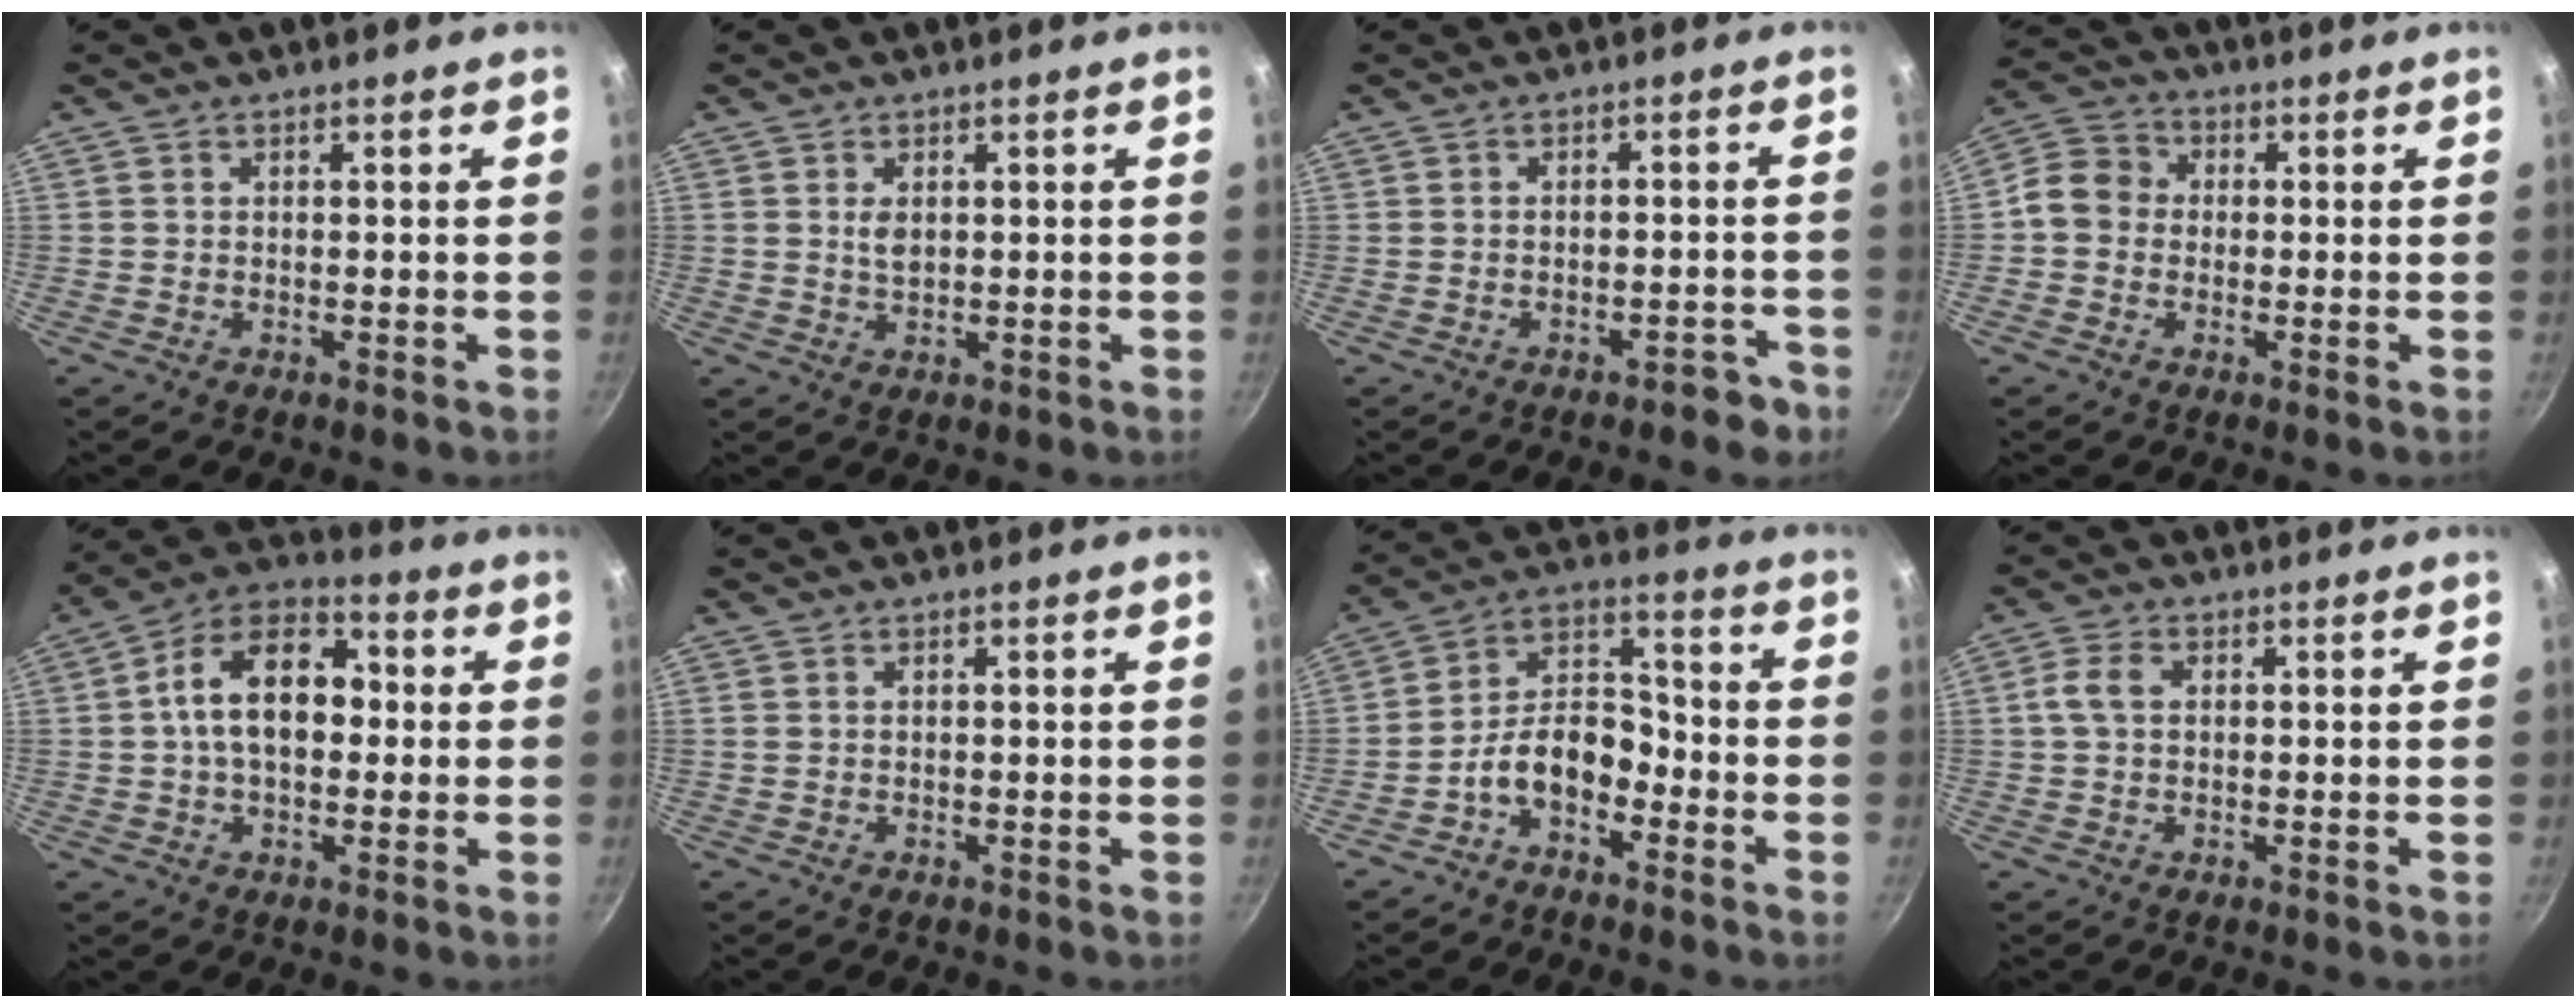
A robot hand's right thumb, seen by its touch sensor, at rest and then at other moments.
{"total": 2.0, "force": [0.5, 1.2, 1.6], "torque": [-0.026, -0.007, 0.013]}
{"total": 3.7, "force": [-2.7, 1.6, 1.9], "torque": [-0.017, 0.030, -0.031]}
{"total": 7.4, "force": [-0.5, 6.5, 3.5], "torque": [-0.051, 0.026, -0.025]}
{"total": 14.7, "force": [1.1, 9.2, 11.4], "torque": [-0.171, 0.032, 0.006]}
{"total": 0.6, "force": [0.1, 0.5, 0.4], "torque": [-0.013, 0.006, 0.006]}
{"total": 10.1, "force": [-4.5, 6.1, 6.7], "torque": [-0.104, 0.064, -0.091]}
{"total": 4.2, "force": [0.6, 2.9, 3.0], "torque": [-0.066, 0.011, 0.008]}